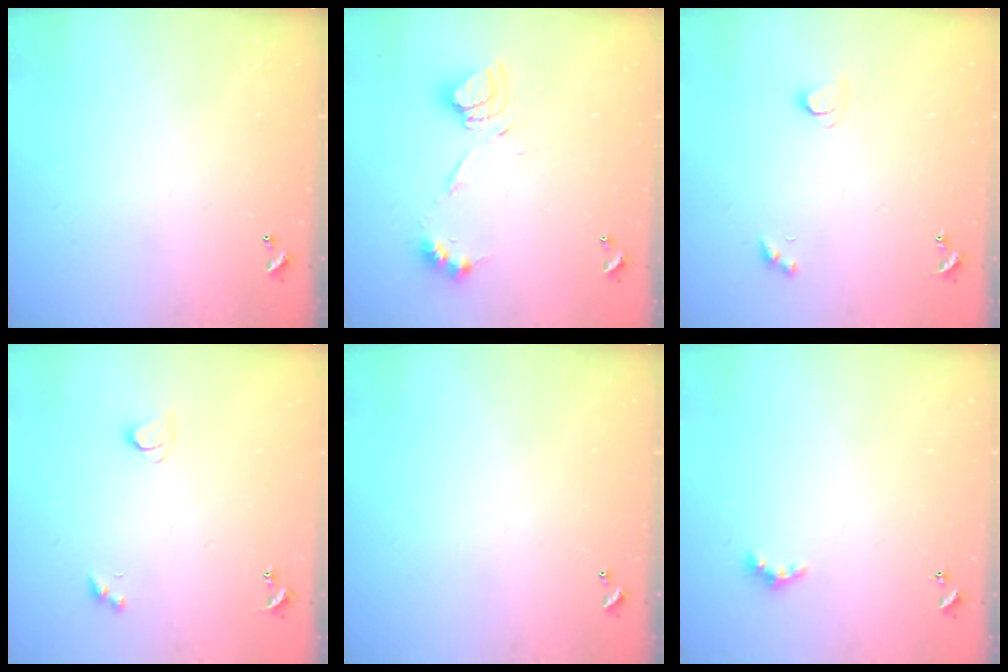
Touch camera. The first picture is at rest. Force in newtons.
{"total": 10.9, "press": 10.9, "slide": 1.0}
{"total": 1.7, "press": 1.7, "slide": 0.3}
{"total": 2.1, "press": 2.1, "slide": 0.4}
{"total": 0.0}
{"total": 3.6, "press": 3.6, "slide": 0.6}